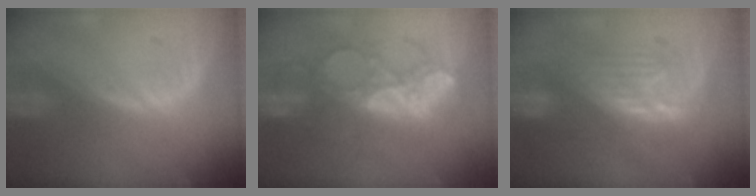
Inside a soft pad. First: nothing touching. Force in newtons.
{"total": 9.1, "press": 8.9, "slide": 2.0}
{"total": 7.9, "press": 7.8, "slide": 1.4}